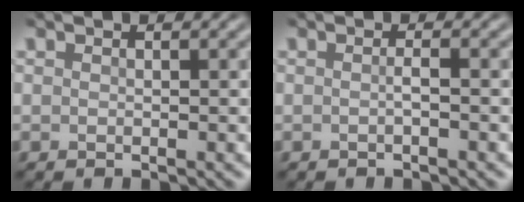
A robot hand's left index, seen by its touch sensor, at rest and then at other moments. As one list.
[{"total": 0.8, "force": [-0.2, 0.1, 0.8], "torque": [-0.013, 0.002, -0.006]}]